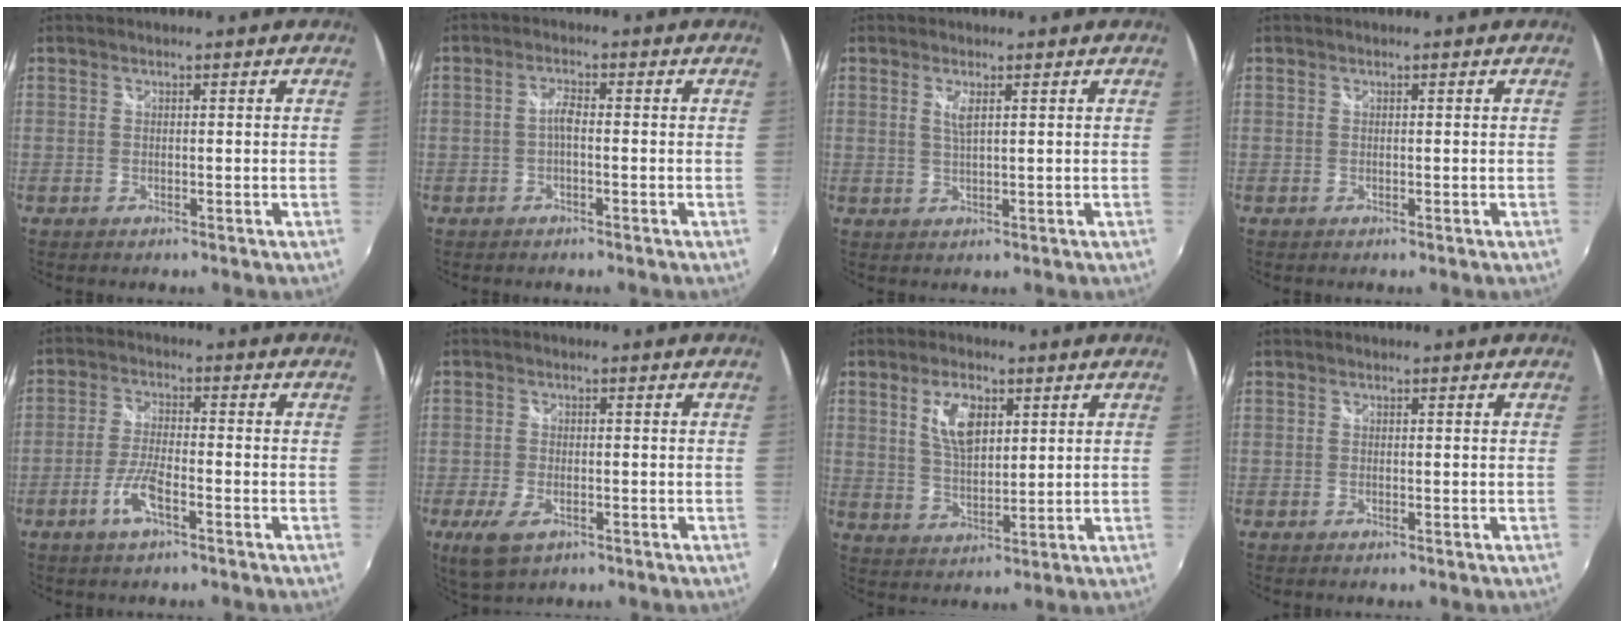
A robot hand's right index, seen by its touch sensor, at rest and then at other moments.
{"total": 2.1, "force": [-0.6, 0.6, 1.9], "torque": [-0.040, 0.007, -0.014]}
{"total": 2.4, "force": [1.0, 0.4, 2.1], "torque": [-0.040, -0.002, 0.016]}
{"total": 0.0}
{"total": 5.9, "force": [-3.2, 1.2, 4.8], "torque": [-0.108, -0.002, -0.062]}
{"total": 6.5, "force": [-3.2, 3.3, 4.5], "torque": [-0.106, -0.019, -0.058]}
{"total": 7.7, "force": [3.1, 3.8, 6.0], "torque": [-0.112, 0.007, 0.061]}
{"total": 0.0}